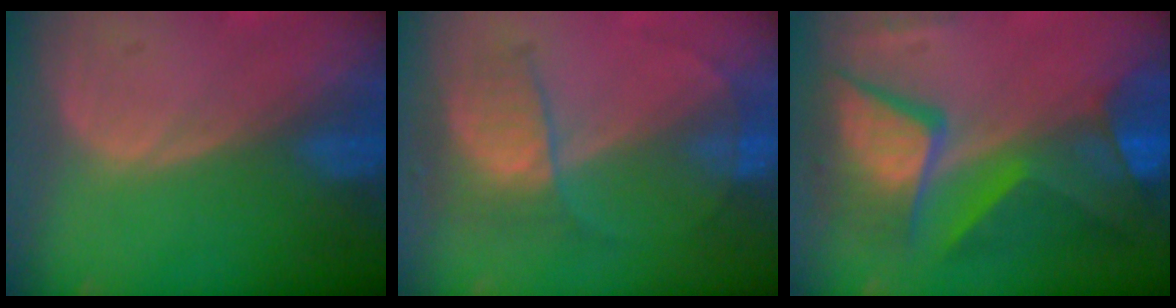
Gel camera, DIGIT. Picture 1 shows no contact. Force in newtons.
{"total": 7.3, "press": 6.2, "slide": 3.9}
{"total": 11.8, "press": 11.7, "slide": 1.3}